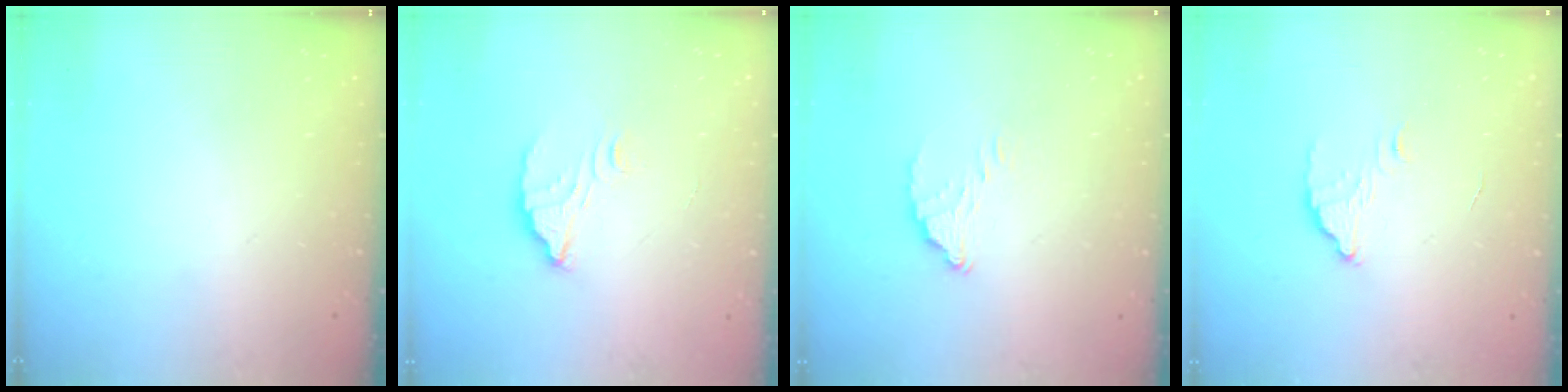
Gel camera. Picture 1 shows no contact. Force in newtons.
{"total": 4.6, "press": 4.6, "slide": 0.3}
{"total": 3.4, "press": 3.4, "slide": 0.1}
{"total": 3.8, "press": 3.8, "slide": 0.1}